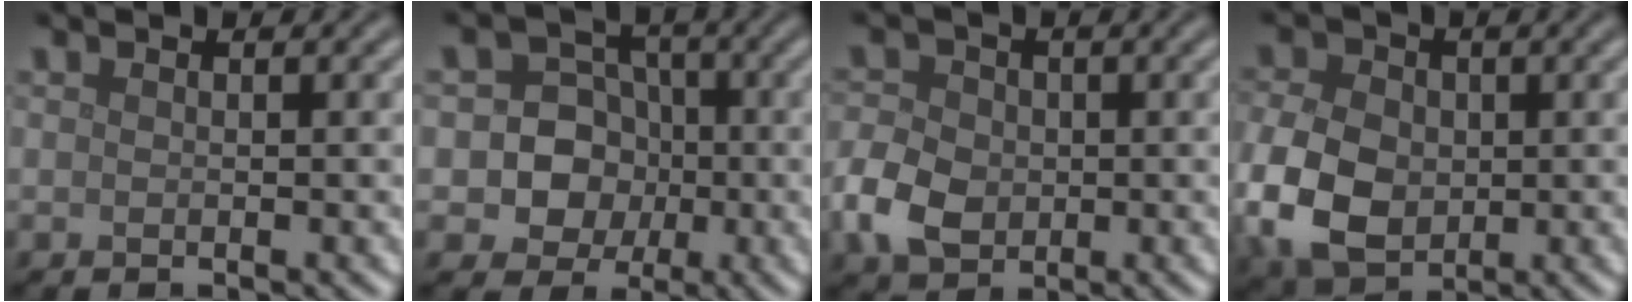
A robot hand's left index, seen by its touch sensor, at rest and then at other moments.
{"total": 6.8, "force": [-0.8, 6.3, 2.3], "torque": [-0.023, 0.026, -0.037]}
{"total": 5.0, "force": [-1.3, 3.9, 2.9], "torque": [-0.064, 0.001, -0.035]}
{"total": 9.0, "force": [-1.3, 6.6, 5.9], "torque": [-0.146, -0.006, -0.037]}